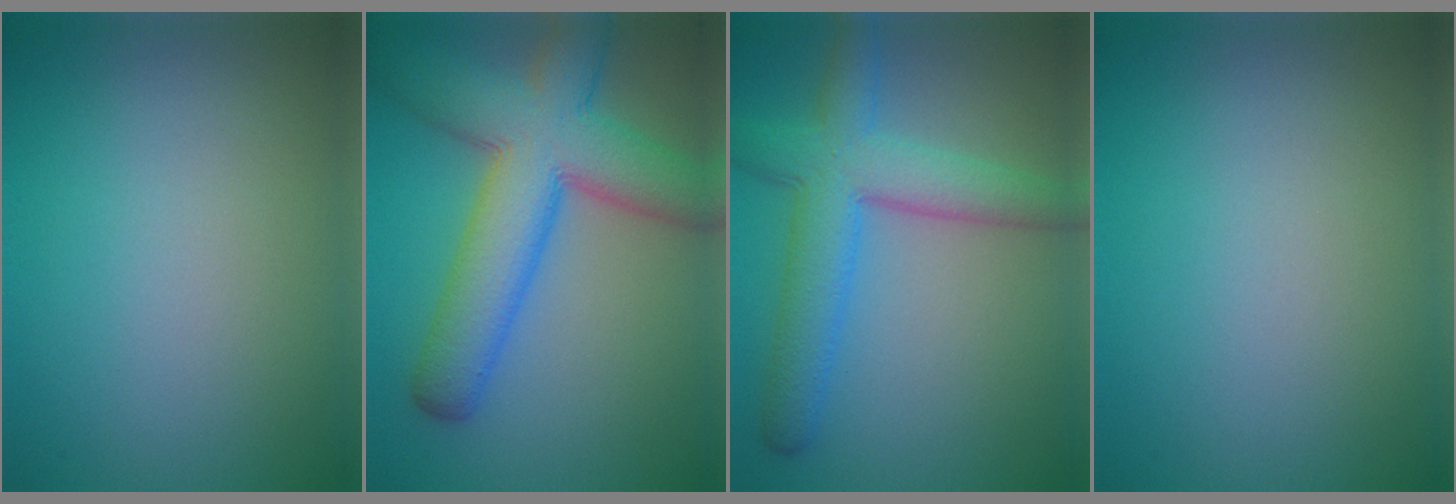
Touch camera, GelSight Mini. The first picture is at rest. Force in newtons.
{"total": 9.9, "press": 9.9, "slide": 0.4}
{"total": 6.3, "press": 6.3, "slide": 0.3}
{"total": 0.0}